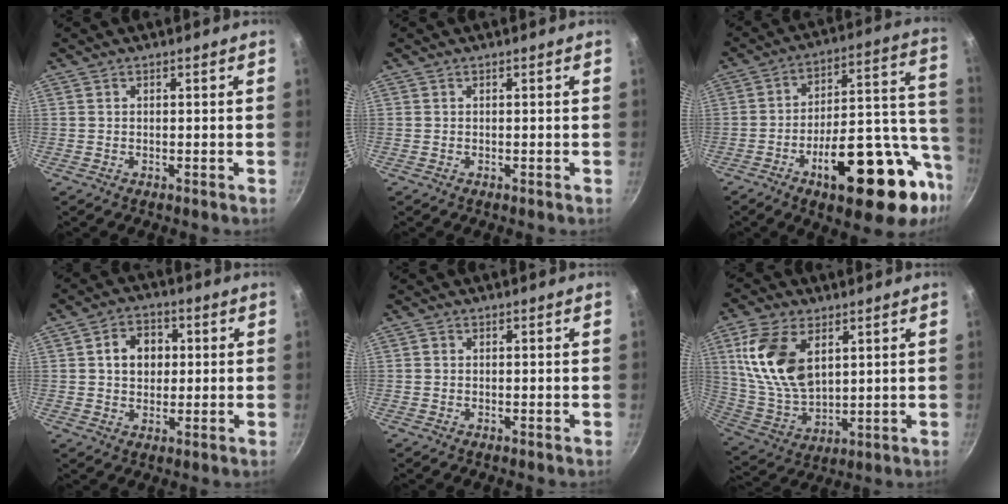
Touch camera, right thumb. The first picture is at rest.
{"total": 0.0}
{"total": 25.1, "force": [-9.7, 10.3, 20.7], "torque": [-0.243, 0.052, -0.136]}
{"total": 7.2, "force": [1.1, 5.8, 4.2], "torque": [-0.039, 0.009, 0.011]}
{"total": 0.7, "force": [-0.1, 0.6, 0.3], "torque": [-0.005, 0.003, -0.004]}
{"total": 15.8, "force": [5.3, 9.2, 11.6], "torque": [-0.211, -0.021, 0.117]}